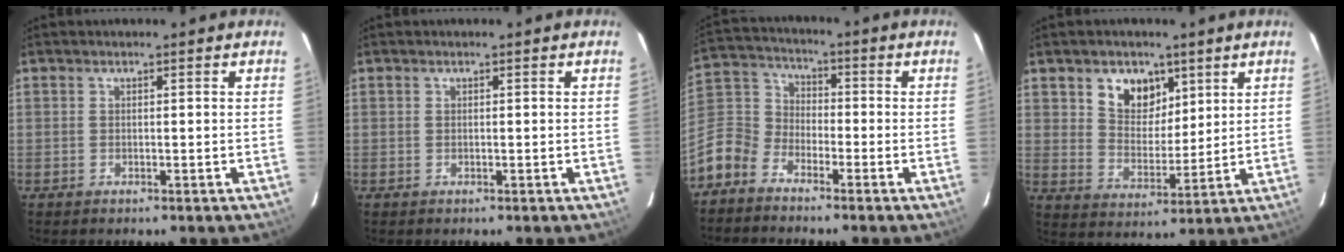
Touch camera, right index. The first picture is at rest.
{"total": 0.0}
{"total": 10.5, "force": [-6.3, 7.4, 3.8], "torque": [-0.108, 0.023, -0.144]}
{"total": 8.7, "force": [4.7, 6.2, 4.0], "torque": [-0.064, 0.003, 0.089]}